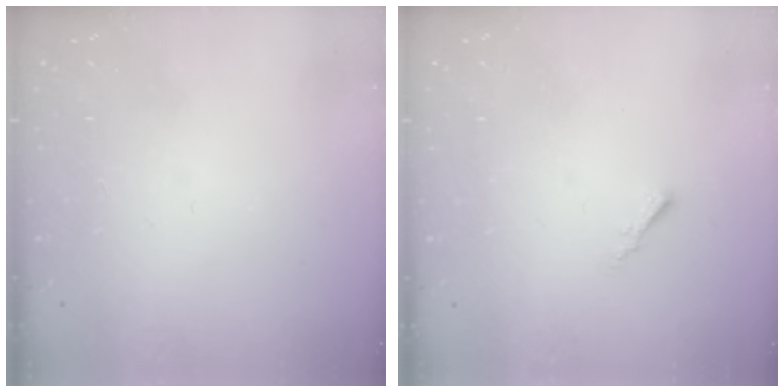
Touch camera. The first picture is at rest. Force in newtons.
{"total": 0.5, "press": 0.4, "slide": 0.3}